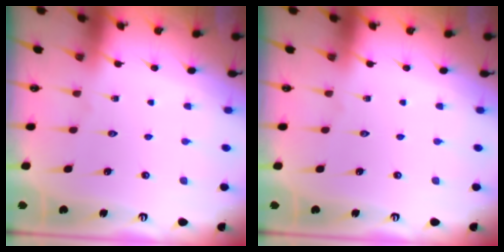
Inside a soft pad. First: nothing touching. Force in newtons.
{"total": 0.0}